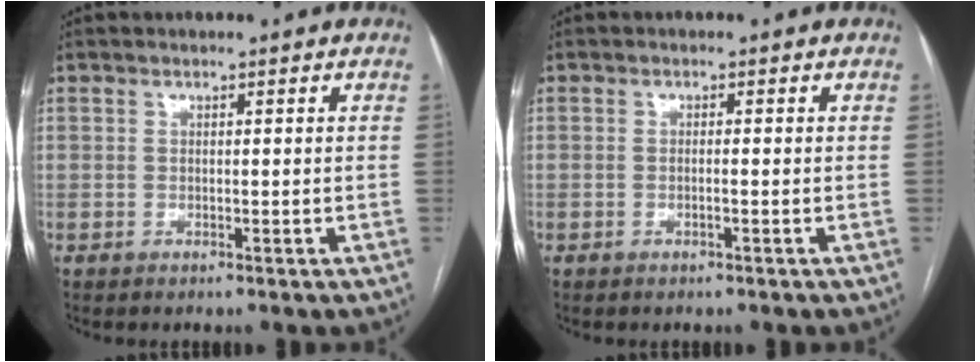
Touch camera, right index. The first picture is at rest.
{"total": 0.8, "force": [-0.2, 0.0, 0.8], "torque": [-0.015, 0.001, -0.004]}